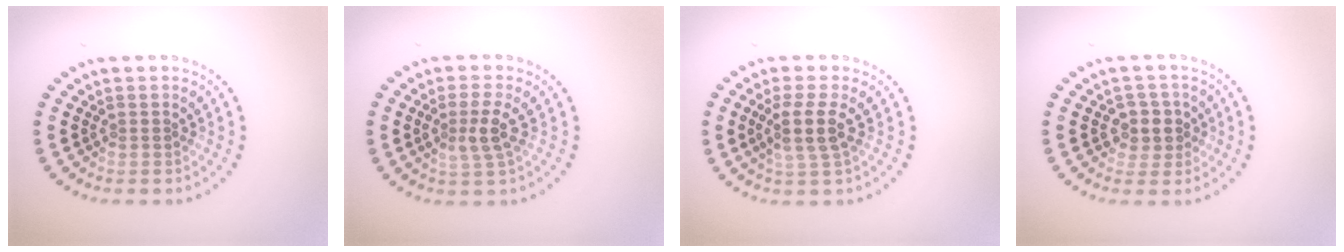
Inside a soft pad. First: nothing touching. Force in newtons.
{"total": 2.4, "press": 2.2, "slide": 1.0}
{"total": 2.7, "press": 2.2, "slide": 1.6}
{"total": 2.6, "press": 2.4, "slide": 0.9}